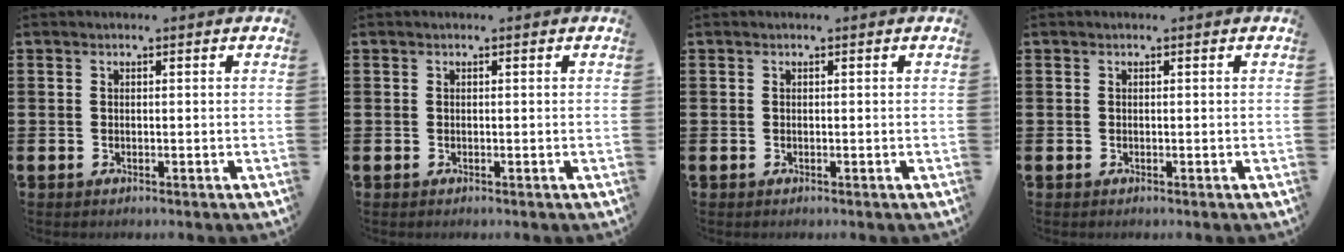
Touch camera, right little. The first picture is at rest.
{"total": 0.0}
{"total": 0.0}
{"total": 0.0}